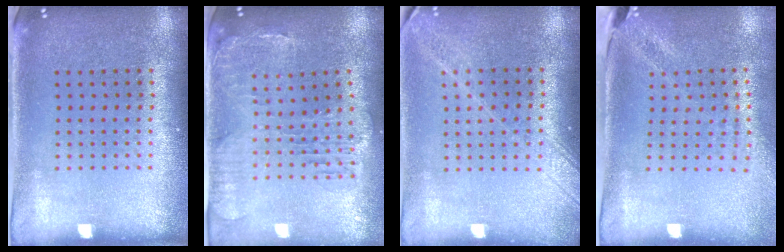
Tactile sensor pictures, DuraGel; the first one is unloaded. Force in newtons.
{"total": 1.4, "press": 1.4, "slide": 0.4}
{"total": 1.8, "press": 1.5, "slide": 1.0}
{"total": 1.9, "press": 1.6, "slide": 1.1}